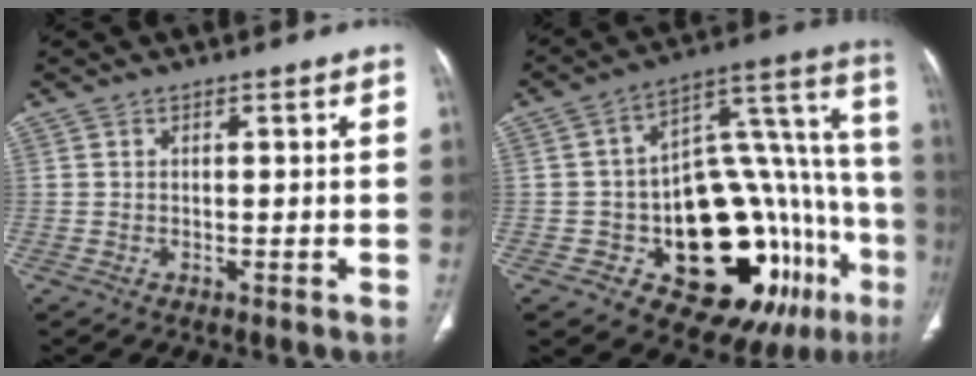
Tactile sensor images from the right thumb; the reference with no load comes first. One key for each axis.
{"total": 28.4, "fx": -10.7, "fy": 13.4, "fz": 22.6, "tx": -0.228, "ty": 0.088, "tz": -0.138}